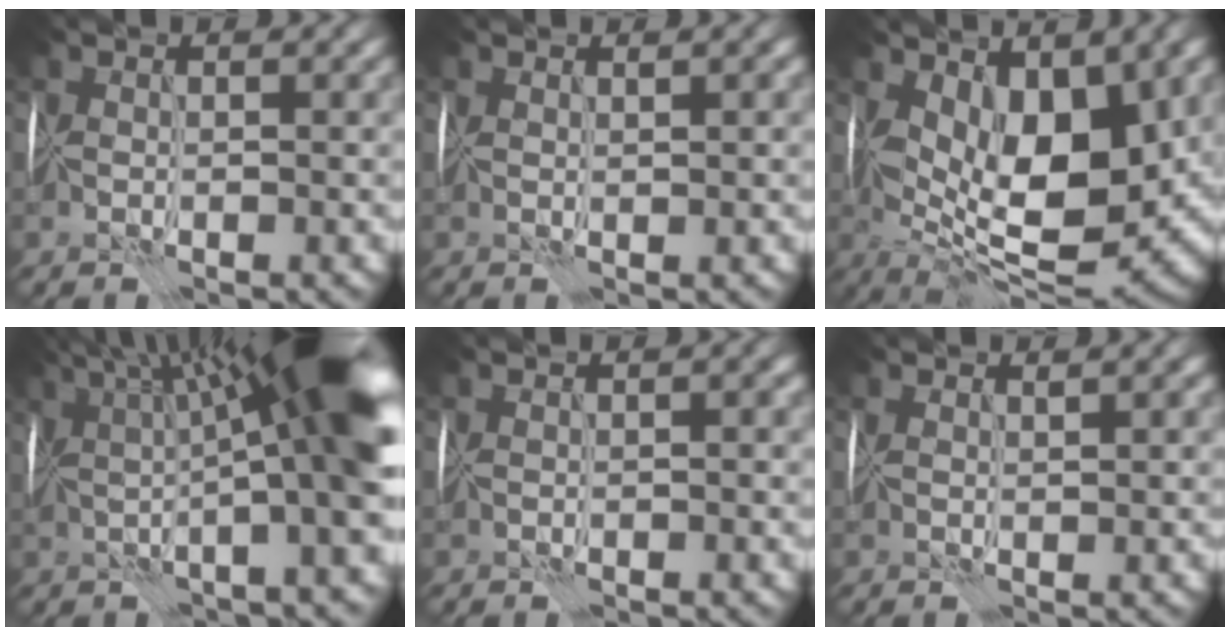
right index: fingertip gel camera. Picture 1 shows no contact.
{"total": 0.7, "force": [0.7, 0.1, 0.2], "torque": [-0.001, 0.004, 0.012]}
{"total": 12.1, "force": [1.8, 5.8, 10.5], "torque": [-0.154, -0.009, 0.028]}
{"total": 14.8, "force": [3.5, 3.1, 14.1], "torque": [-0.188, 0.033, 0.060]}
{"total": 0.0}
{"total": 0.9, "force": [0.8, 0.1, 0.4], "torque": [-0.006, 0.004, 0.016]}